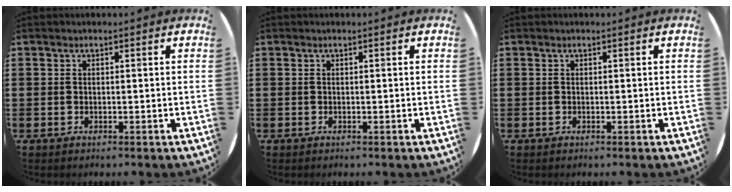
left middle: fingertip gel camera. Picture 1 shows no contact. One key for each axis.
{"total": 0.0}
{"total": 0.0}